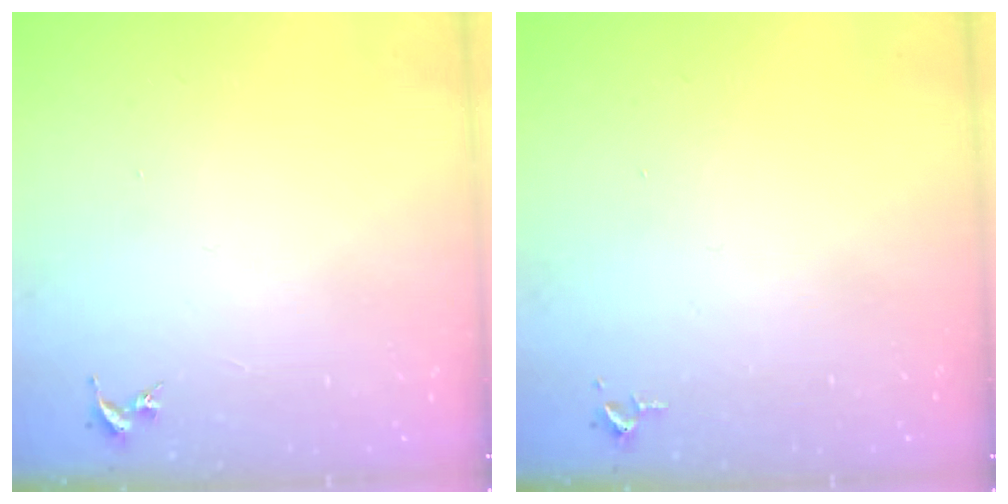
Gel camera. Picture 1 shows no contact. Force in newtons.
{"total": 2.6, "press": 2.6, "slide": 0.4}